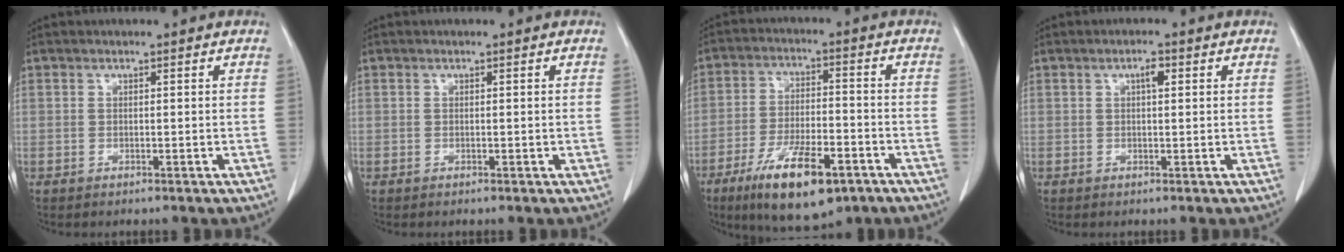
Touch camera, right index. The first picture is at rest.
{"total": 0.0}
{"total": 13.7, "force": [-8.1, 4.1, 10.3], "torque": [-0.185, -0.015, -0.129]}
{"total": 1.7, "force": [0.6, 0.5, 1.5], "torque": [-0.027, 0.003, 0.009]}